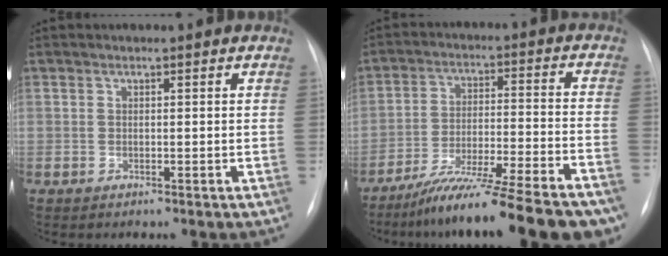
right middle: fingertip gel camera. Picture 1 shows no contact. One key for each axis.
{"total": 21.5, "fx": -17.4, "fy": 1.3, "fz": 12.6, "tx": -0.146, "ty": -0.010, "tz": -0.270}